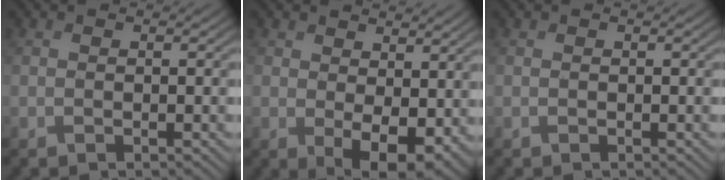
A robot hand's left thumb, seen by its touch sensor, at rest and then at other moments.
{"total": 6.4, "force": [1.2, 3.7, 5.0], "torque": [-0.088, -0.020, 0.028]}
{"total": 0.0}